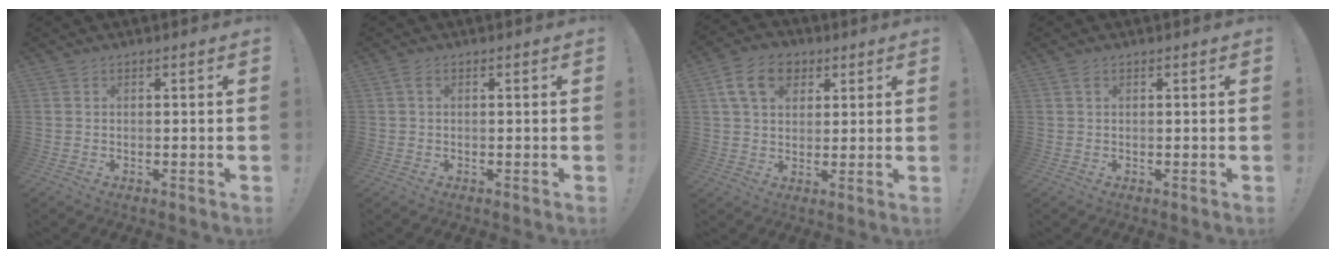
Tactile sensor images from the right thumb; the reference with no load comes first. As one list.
[{"total": 1.1, "force": [0.2, 0.4, 1.0], "torque": [-0.026, 0.005, 0.004]}, {"total": 11.7, "force": [5.0, 8.3, 6.4], "torque": [-0.105, -0.002, 0.097]}, {"total": 1.1, "force": [0.5, 0.5, 0.8], "torque": [-0.012, -0.001, 0.007]}]